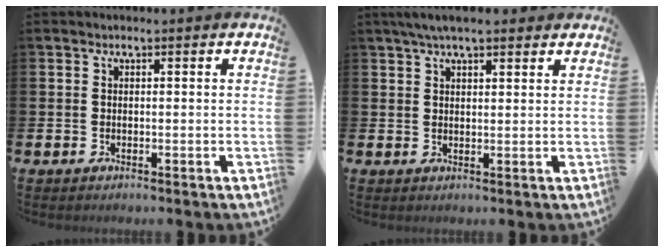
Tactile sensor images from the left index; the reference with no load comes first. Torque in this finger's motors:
{"motor_torque": [1.05, -1.09, 0.50, 0.21]}